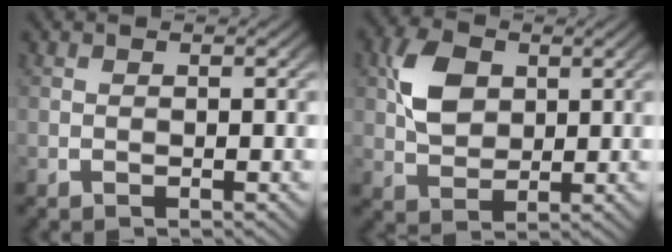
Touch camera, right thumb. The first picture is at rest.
{"total": 5.5, "force": [1.5, 3.7, 3.7], "torque": [-0.081, -0.013, 0.038]}